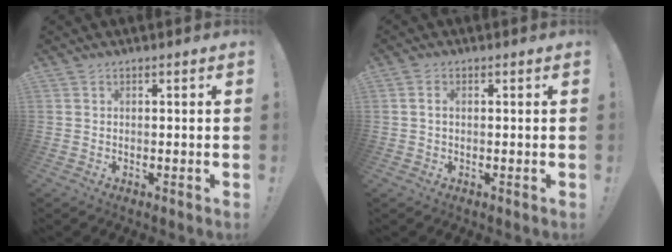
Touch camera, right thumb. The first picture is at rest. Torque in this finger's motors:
{"motor_torque": [0.02, -0.14, 0.03, -0.02, 0.02]}